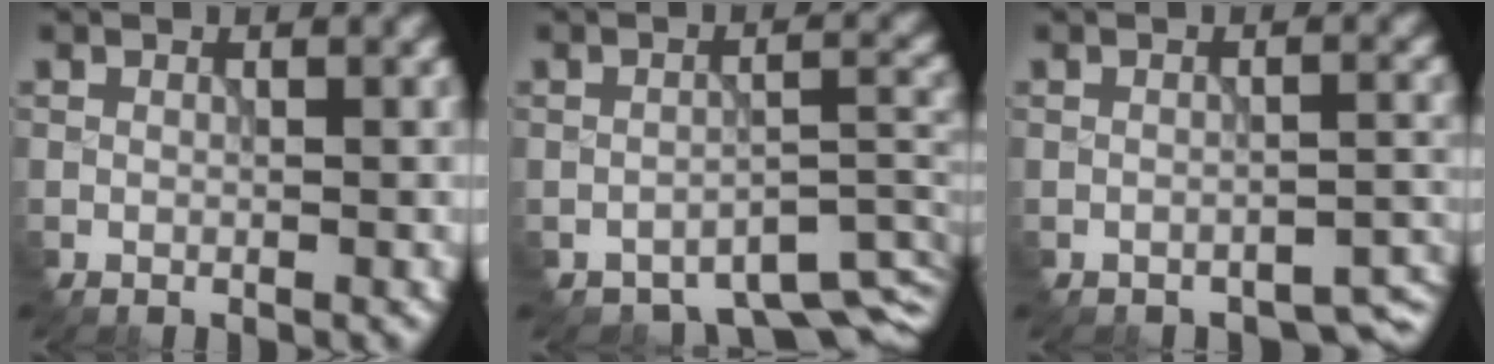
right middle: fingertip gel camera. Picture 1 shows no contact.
{"total": 6.2, "force": [-5.3, 2.2, 2.4], "torque": [-0.026, -0.020, -0.072]}
{"total": 3.1, "force": [-3.0, 0.8, 0.5], "torque": [-0.012, -0.003, -0.038]}